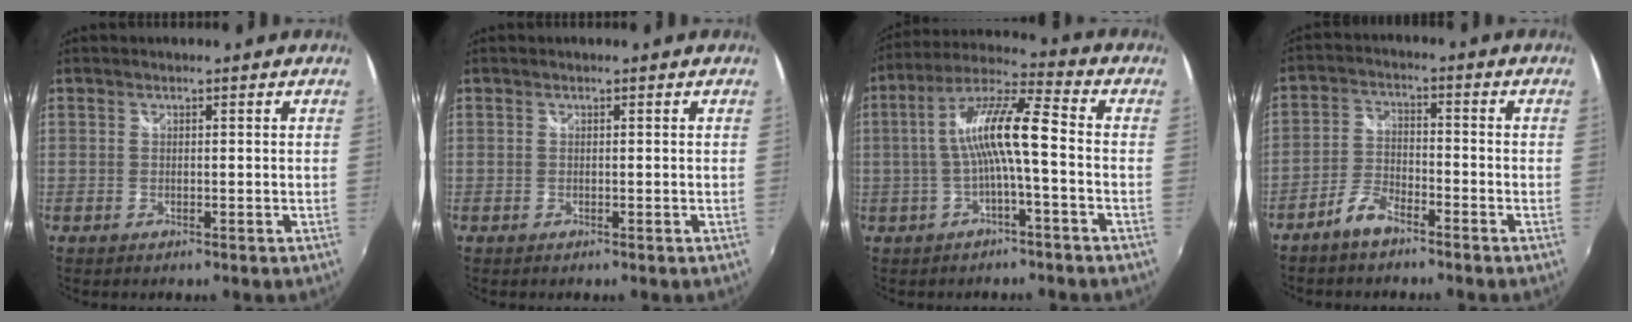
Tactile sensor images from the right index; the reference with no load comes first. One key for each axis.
{"total": 0.0}
{"total": 10.5, "fx": -1.6, "fy": 1.2, "fz": 10.3, "tx": -0.207, "ty": 0.020, "tz": -0.027}
{"total": 5.3, "fx": -4.2, "fy": 1.8, "fz": 2.6, "tx": -0.068, "ty": 0.008, "tz": -0.083}